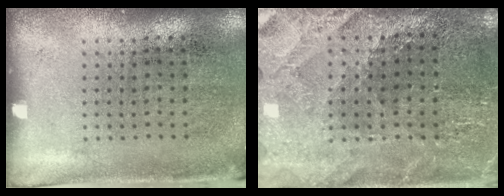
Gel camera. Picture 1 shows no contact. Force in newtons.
{"total": 2.7, "press": 2.7, "slide": 0.4}